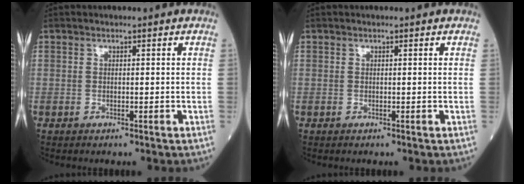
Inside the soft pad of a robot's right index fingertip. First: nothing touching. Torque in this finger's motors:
{"motor_torque": [-0.03, 0.00, -0.06, 0.00]}